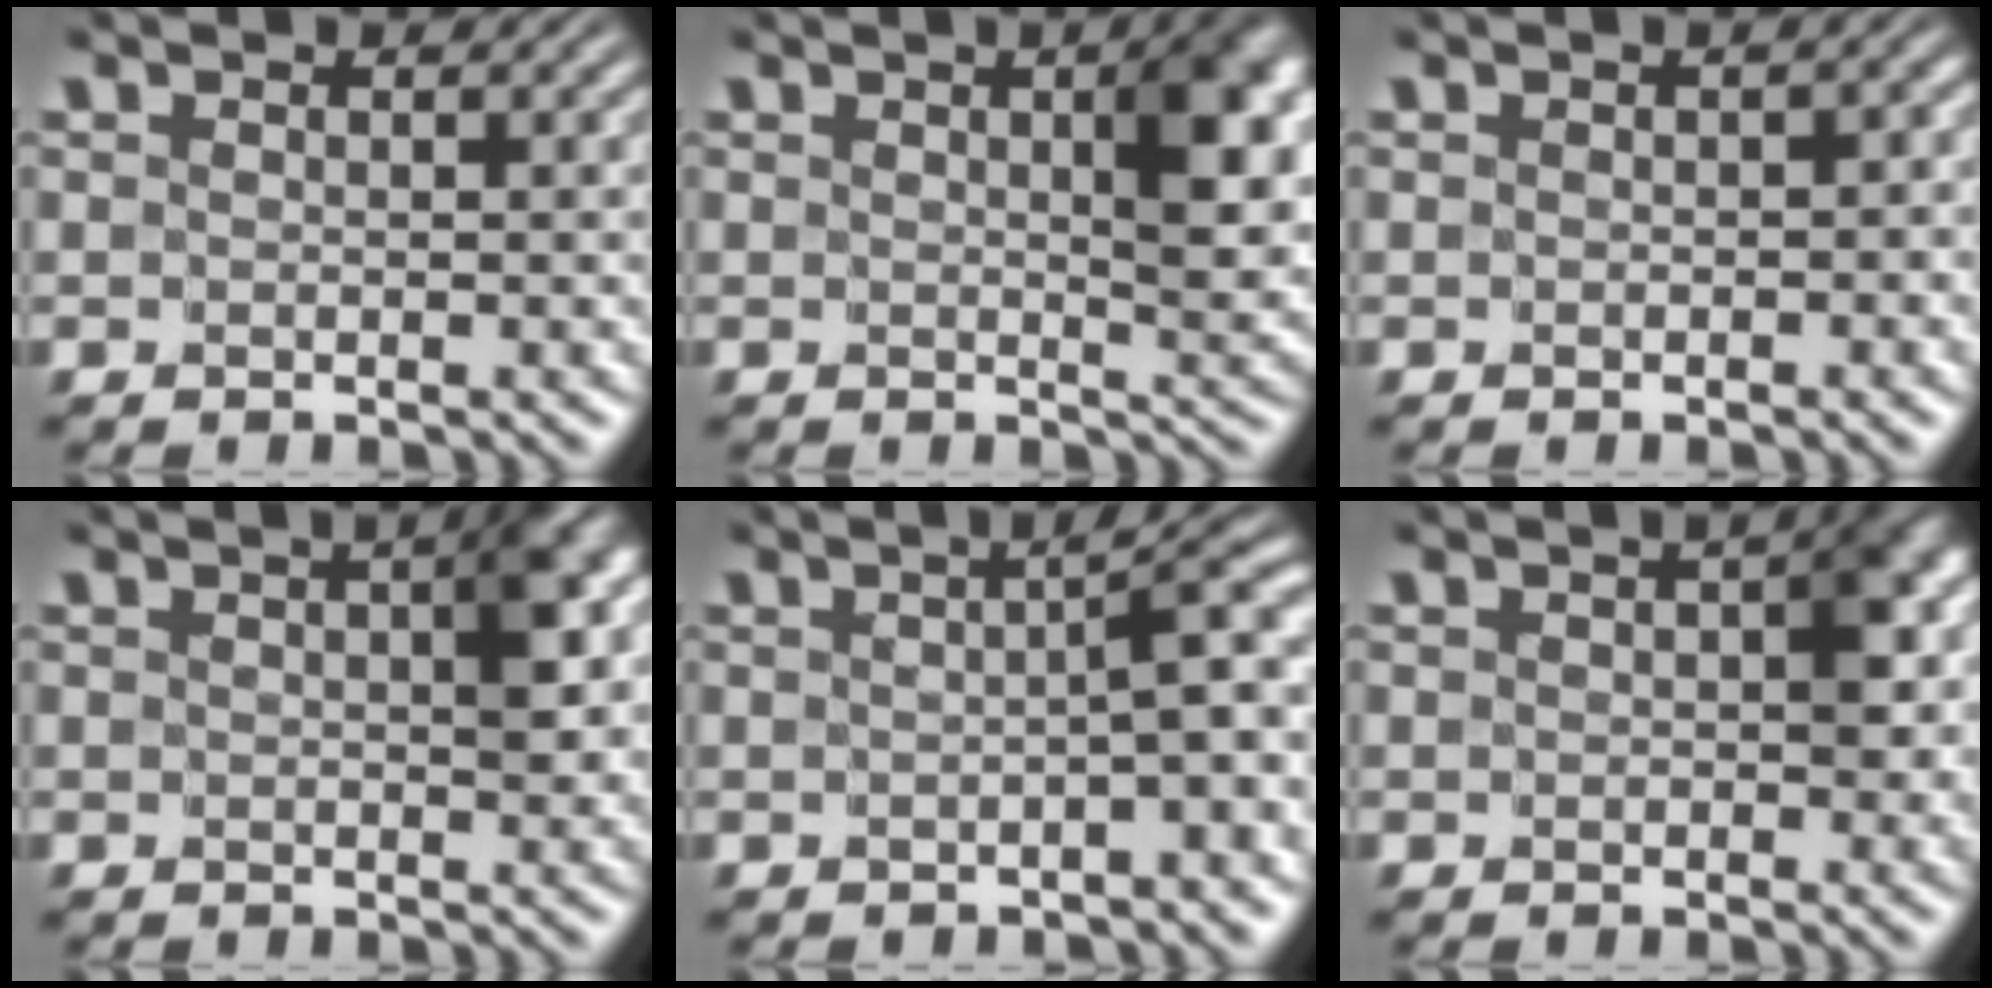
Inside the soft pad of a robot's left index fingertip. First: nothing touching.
{"total": 5.1, "force": [1.3, 1.9, 4.6], "torque": [-0.055, -0.002, 0.021]}
{"total": 1.0, "force": [-0.3, 0.5, 0.8], "torque": [-0.008, 0.003, -0.002]}
{"total": 3.8, "force": [0.6, 1.7, 3.3], "torque": [-0.039, 0.007, 0.004]}
{"total": 4.2, "force": [-0.3, 0.5, 4.2], "torque": [-0.052, 0.014, -0.005]}
{"total": 3.4, "force": [0.0, 2.1, 2.7], "torque": [-0.028, 0.001, -0.004]}